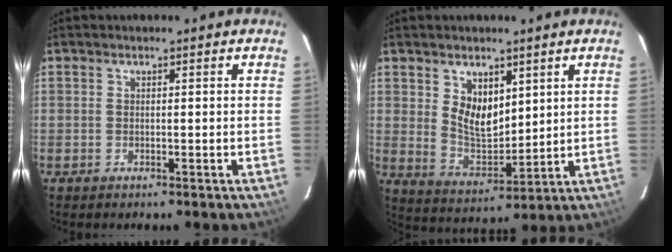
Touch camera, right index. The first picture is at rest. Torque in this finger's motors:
{"motor_torque": [0.23, 0.21, 0.16, 0.06]}